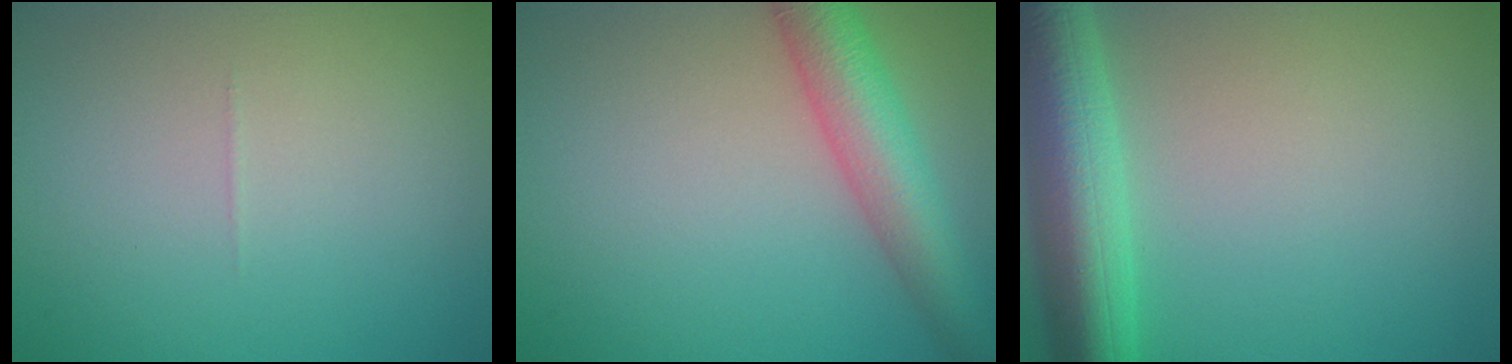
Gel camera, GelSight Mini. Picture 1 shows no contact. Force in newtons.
{"total": 6.4, "press": 6.4, "slide": 0.2}
{"total": 7.3, "press": 7.3, "slide": 0.2}